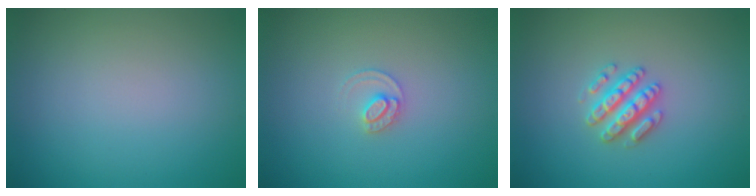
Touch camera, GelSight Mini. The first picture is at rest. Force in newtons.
{"total": 1.5, "press": 1.5, "slide": 0.2}
{"total": 2.9, "press": 2.8, "slide": 0.5}